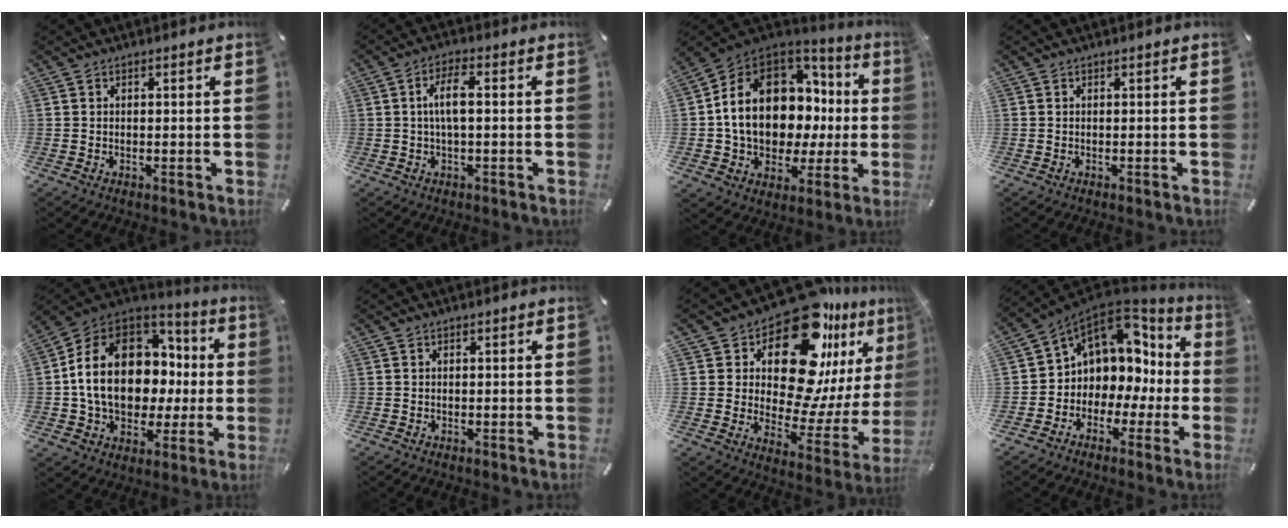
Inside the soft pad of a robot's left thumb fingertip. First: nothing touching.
{"total": 6.0, "force": [0.1, 2.0, 5.6], "torque": [-0.114, 0.008, -0.002]}
{"total": 17.2, "force": [2.4, 13.2, 10.8], "torque": [-0.197, -0.026, 0.050]}
{"total": 0.0}
{"total": 19.0, "force": [1.1, 14.7, 12.0], "torque": [-0.234, -0.008, 0.023]}
{"total": 0.0}
{"total": 23.0, "force": [14.8, 10.9, 13.9], "torque": [-0.217, -0.135, 0.251]}
{"total": 8.8, "force": [2.7, 7.8, 2.9], "torque": [-0.065, -0.041, 0.051]}